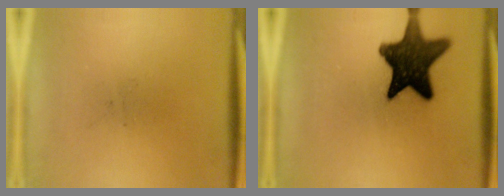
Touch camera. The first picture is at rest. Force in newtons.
{"total": 14.8}